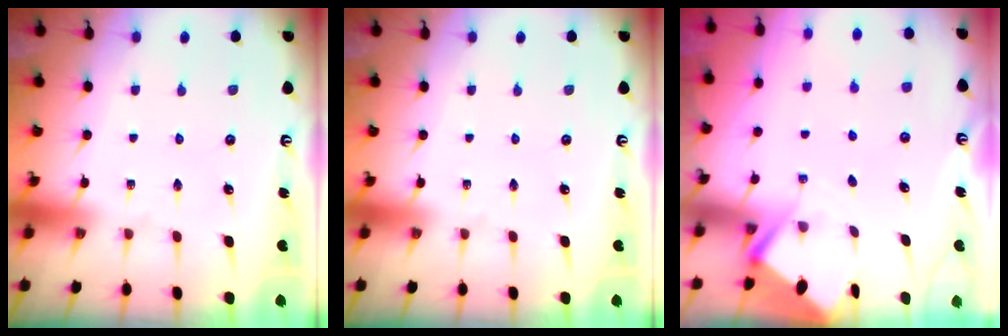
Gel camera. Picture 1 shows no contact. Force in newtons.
{"total": 0.0}
{"total": 2.9, "press": 2.9, "slide": 0.4}